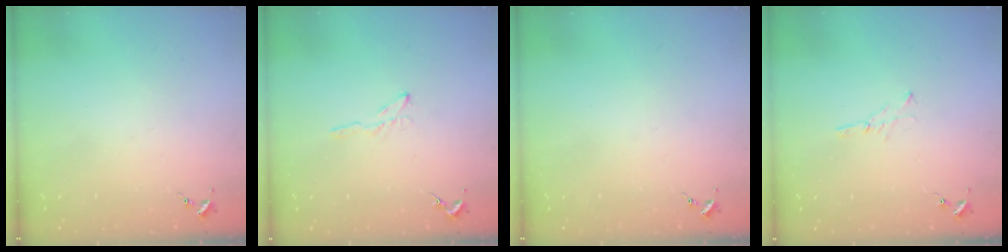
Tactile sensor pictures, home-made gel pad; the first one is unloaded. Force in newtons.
{"total": 4.7, "press": 4.6, "slide": 0.6}
{"total": 0.0}
{"total": 2.6, "press": 2.6, "slide": 0.3}